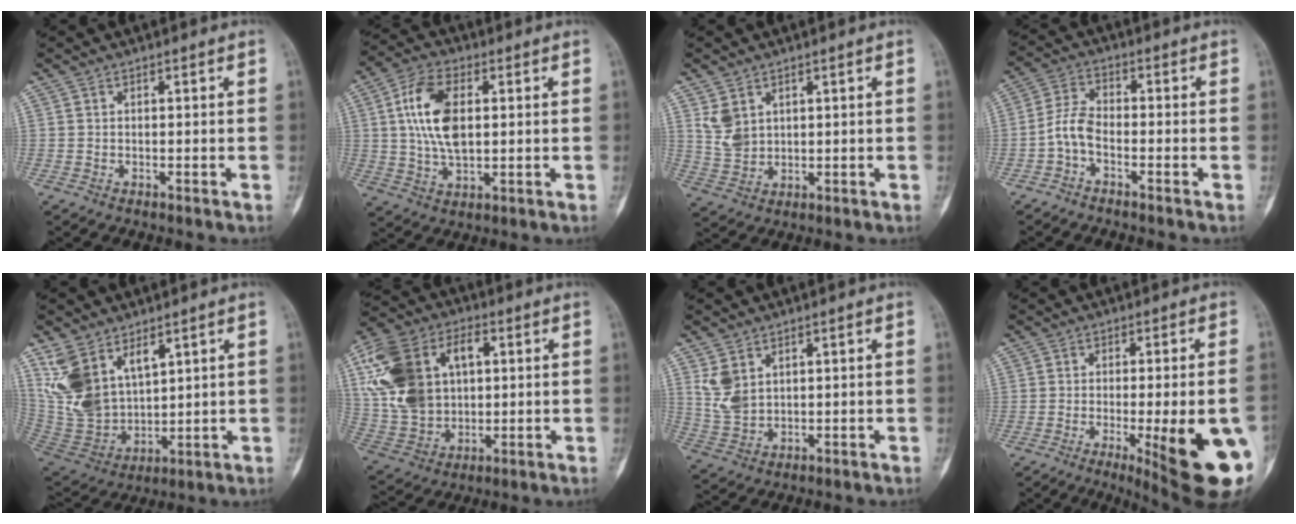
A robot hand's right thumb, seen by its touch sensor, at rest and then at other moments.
{"total": 12.2, "force": [2.1, 6.5, 10.1], "torque": [-0.194, 0.002, 0.040]}
{"total": 5.6, "force": [2.5, 3.9, 3.0], "torque": [-0.048, -0.011, 0.064]}
{"total": 4.9, "force": [-2.2, 2.4, 3.7], "torque": [-0.077, 0.022, -0.054]}
{"total": 14.2, "force": [7.6, 8.6, 8.3], "torque": [-0.146, -0.030, 0.180]}
{"total": 20.4, "force": [4.6, 14.3, 13.8], "torque": [-0.264, 0.011, 0.091]}
{"total": 6.1, "force": [2.7, 4.0, 3.8], "torque": [-0.068, -0.010, 0.068]}
{"total": 19.6, "force": [-6.0, 4.5, 18.1], "torque": [-0.181, -0.006, -0.061]}